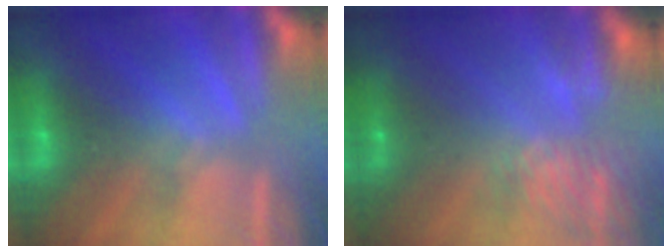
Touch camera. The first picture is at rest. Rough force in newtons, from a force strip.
{"total": 8.1}